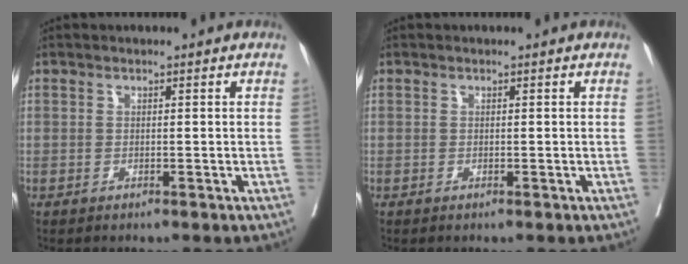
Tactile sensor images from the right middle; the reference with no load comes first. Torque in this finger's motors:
{"motor_torque": [0.32, -0.38, 0.04, 0.01]}